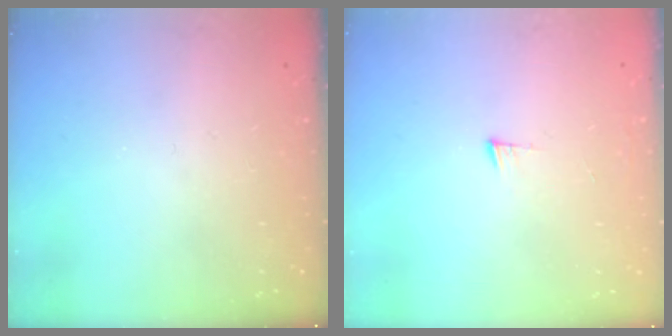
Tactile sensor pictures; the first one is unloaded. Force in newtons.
{"total": 3.2, "press": 3.2, "slide": 0.4}